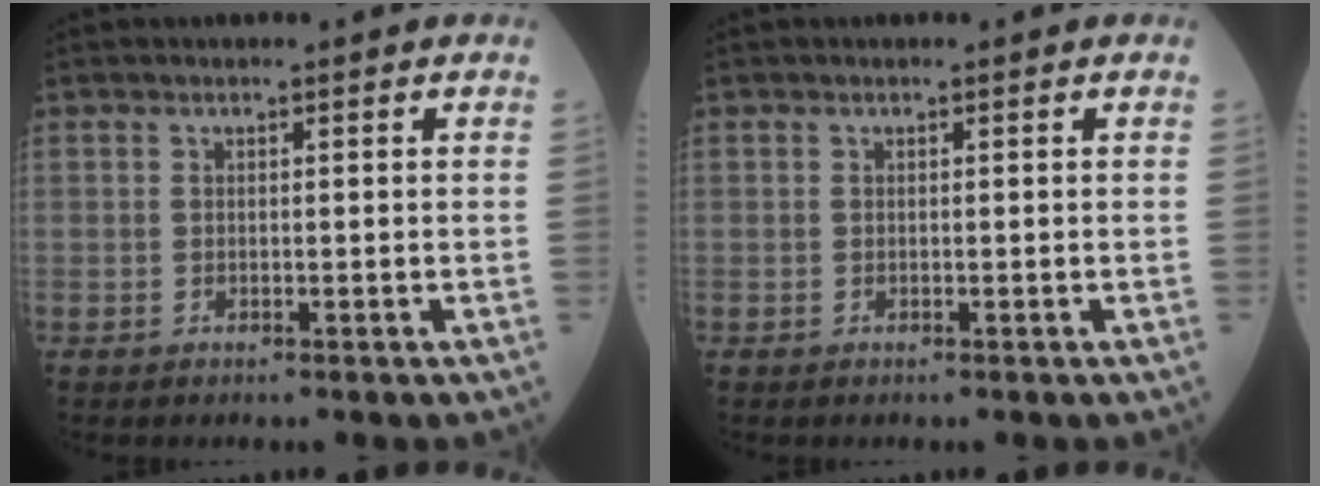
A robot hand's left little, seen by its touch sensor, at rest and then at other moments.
{"total": 0.0}